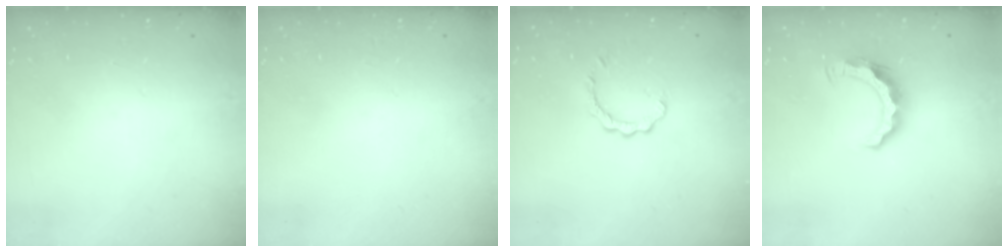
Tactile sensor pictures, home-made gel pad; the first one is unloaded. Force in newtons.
{"total": 1.7, "press": 1.7, "slide": 0.1}
{"total": 2.5, "press": 2.5, "slide": 0.3}
{"total": 7.8, "press": 7.8, "slide": 0.6}